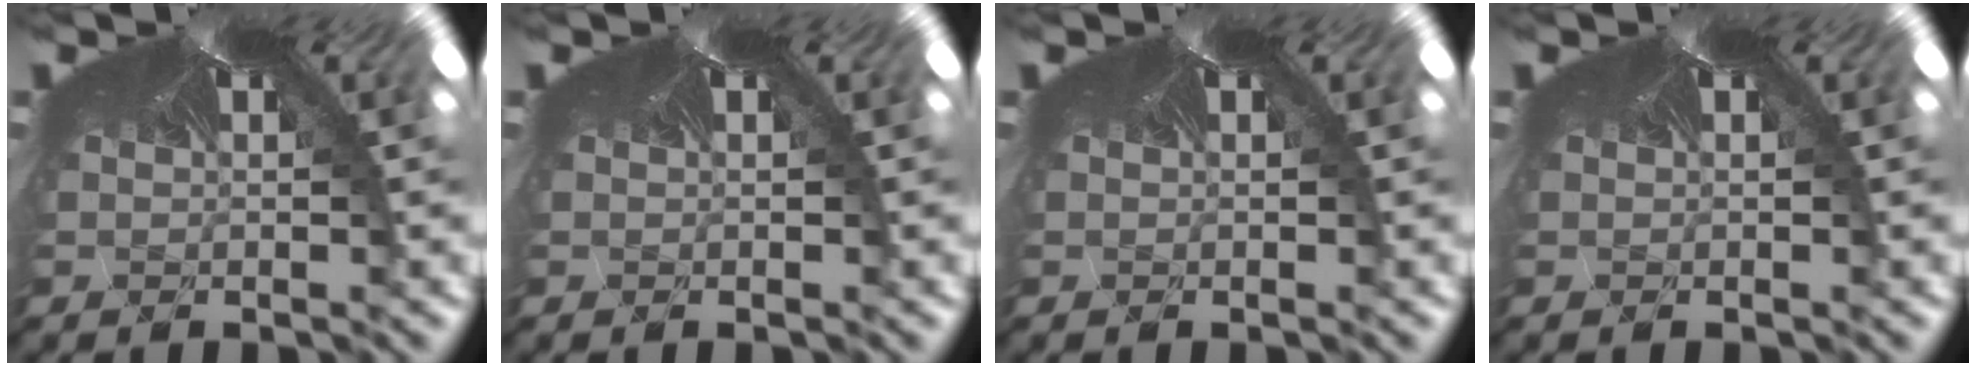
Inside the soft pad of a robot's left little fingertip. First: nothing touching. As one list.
[{"total": 0.0}, {"total": 0.0}, {"total": 0.0}]